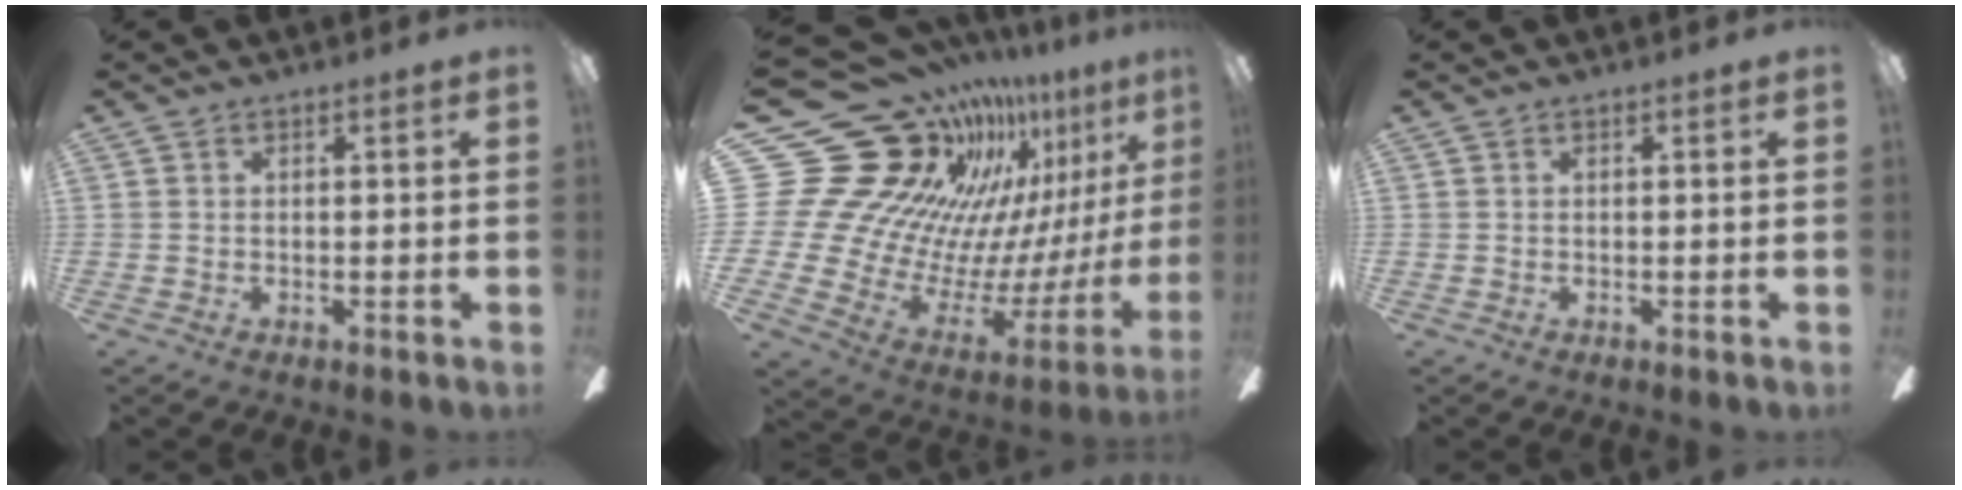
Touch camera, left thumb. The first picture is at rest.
{"total": 24.4, "force": [14.7, 15.8, 11.5], "torque": [-0.202, -0.184, 0.323]}
{"total": 0.0}